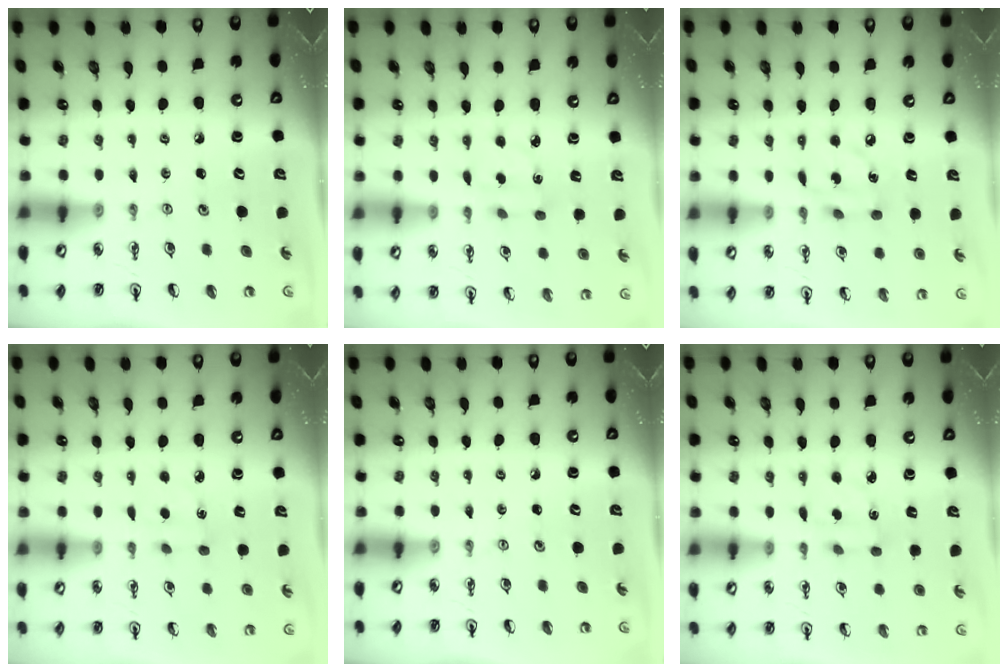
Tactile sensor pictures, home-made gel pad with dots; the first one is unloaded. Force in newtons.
{"total": 2.9, "press": 2.8, "slide": 0.8}
{"total": 7.5, "press": 7.5, "slide": 0.4}
{"total": 3.7, "press": 3.6, "slide": 0.4}
{"total": 0.0}
{"total": 2.9, "press": 2.8, "slide": 0.7}